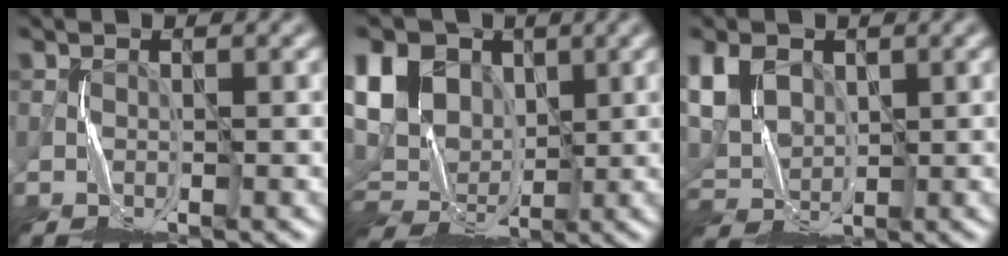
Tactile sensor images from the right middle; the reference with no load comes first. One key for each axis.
{"total": 11.6, "fx": 3.2, "fy": 8.8, "fz": 6.9, "tx": -0.159, "ty": 0.027, "tz": 0.042}
{"total": 5.7, "fx": 2.1, "fy": 4.0, "fz": 3.5, "tx": -0.098, "ty": 0.008, "tz": 0.036}